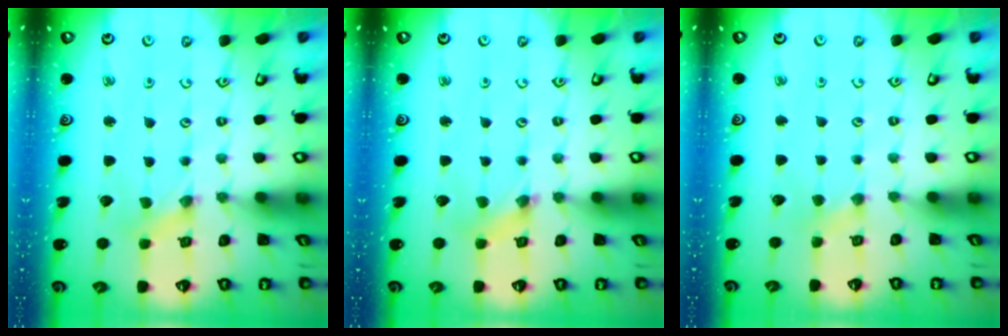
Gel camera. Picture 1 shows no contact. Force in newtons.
{"total": 2.3, "press": 2.3, "slide": 0.4}
{"total": 2.2, "press": 2.2, "slide": 0.4}